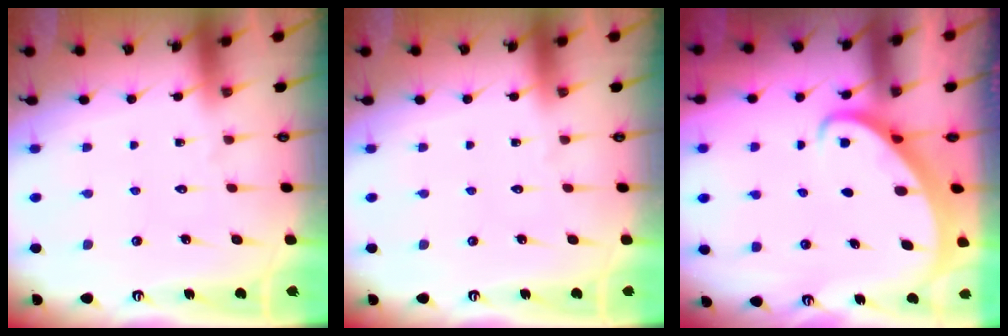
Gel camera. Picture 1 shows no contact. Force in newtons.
{"total": 0.0}
{"total": 2.5, "press": 2.5, "slide": 0.2}